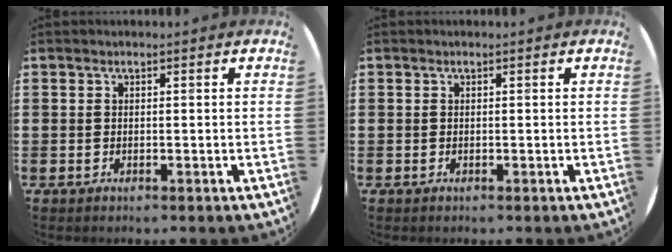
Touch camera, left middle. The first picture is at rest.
{"total": 0.0}